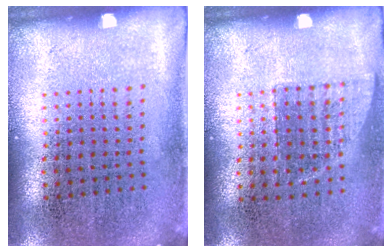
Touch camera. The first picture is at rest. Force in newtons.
{"total": 0.6, "press": 0.5, "slide": 0.2}